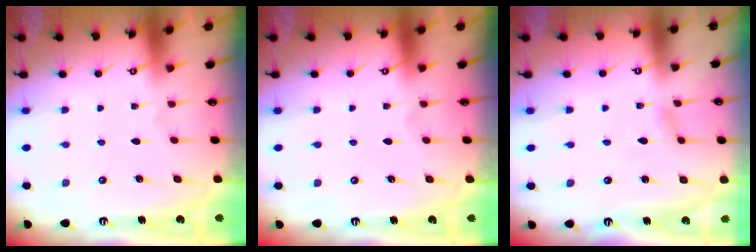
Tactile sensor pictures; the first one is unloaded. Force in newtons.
{"total": 0.0}
{"total": 2.8, "press": 2.8, "slide": 0.4}